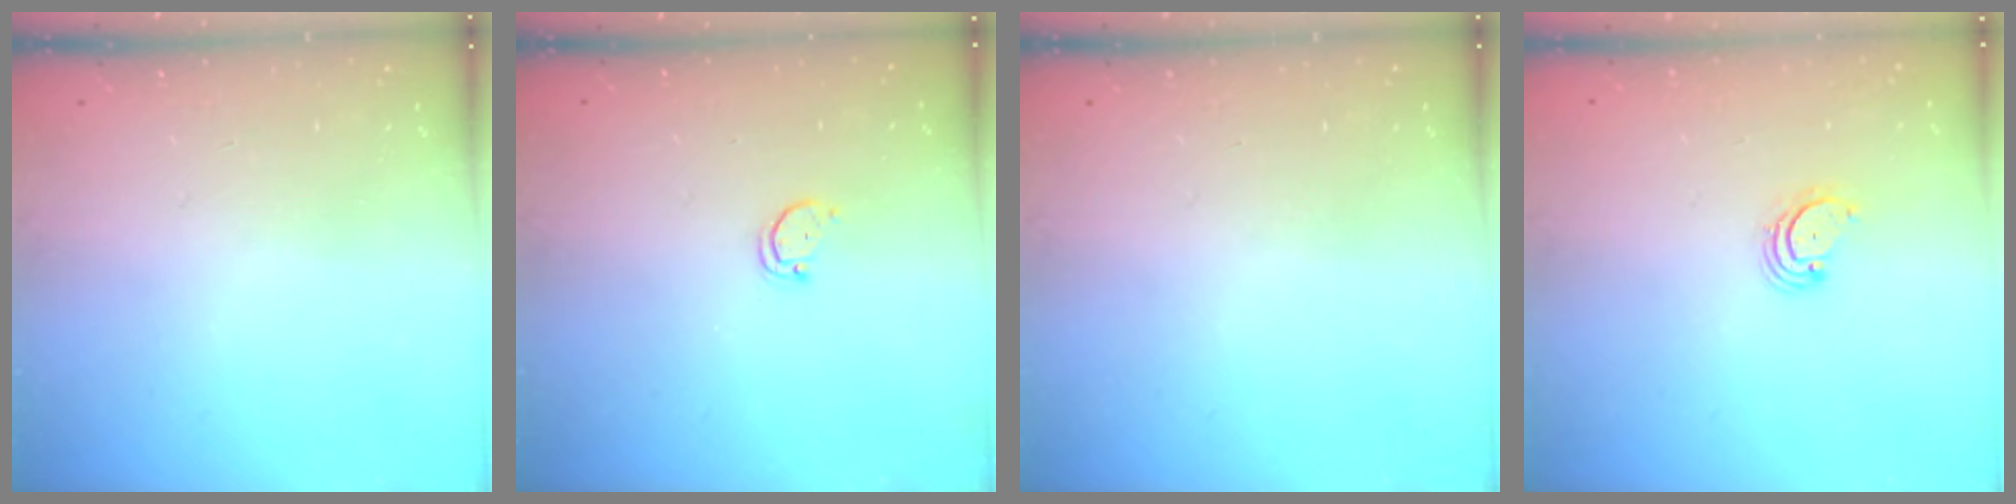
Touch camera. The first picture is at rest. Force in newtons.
{"total": 1.8, "press": 1.8, "slide": 0.1}
{"total": 0.0}
{"total": 2.7, "press": 2.7, "slide": 0.3}